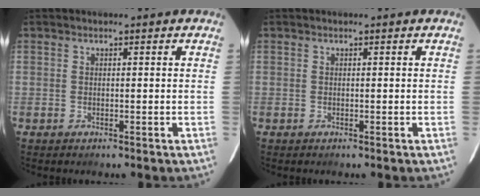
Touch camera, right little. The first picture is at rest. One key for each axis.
{"total": 0.0}